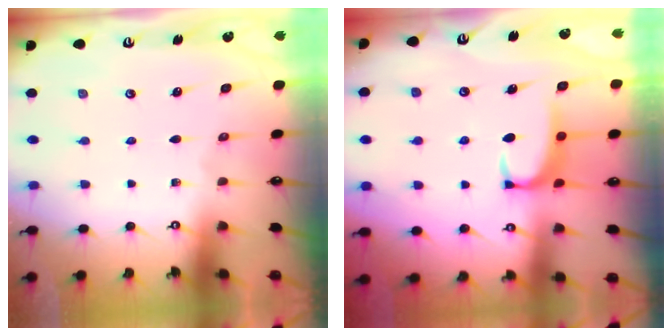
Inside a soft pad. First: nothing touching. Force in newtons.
{"total": 2.3, "press": 2.2, "slide": 0.6}